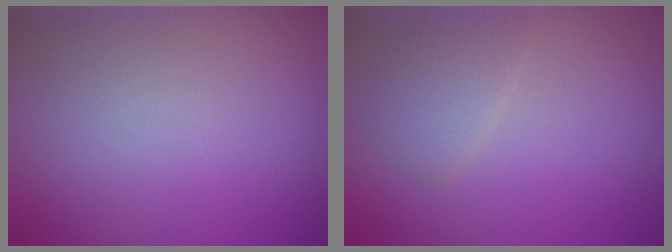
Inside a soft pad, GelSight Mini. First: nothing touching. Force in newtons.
{"total": 2.1, "press": 2.1, "slide": 0.1}